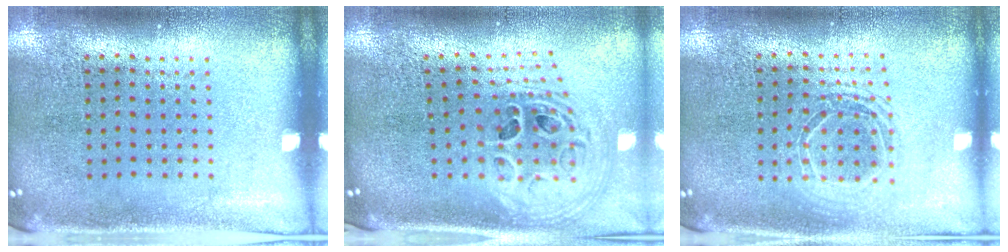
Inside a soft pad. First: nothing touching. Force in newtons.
{"total": 1.9, "press": 1.6, "slide": 1.1}
{"total": 1.6, "press": 1.3, "slide": 0.8}